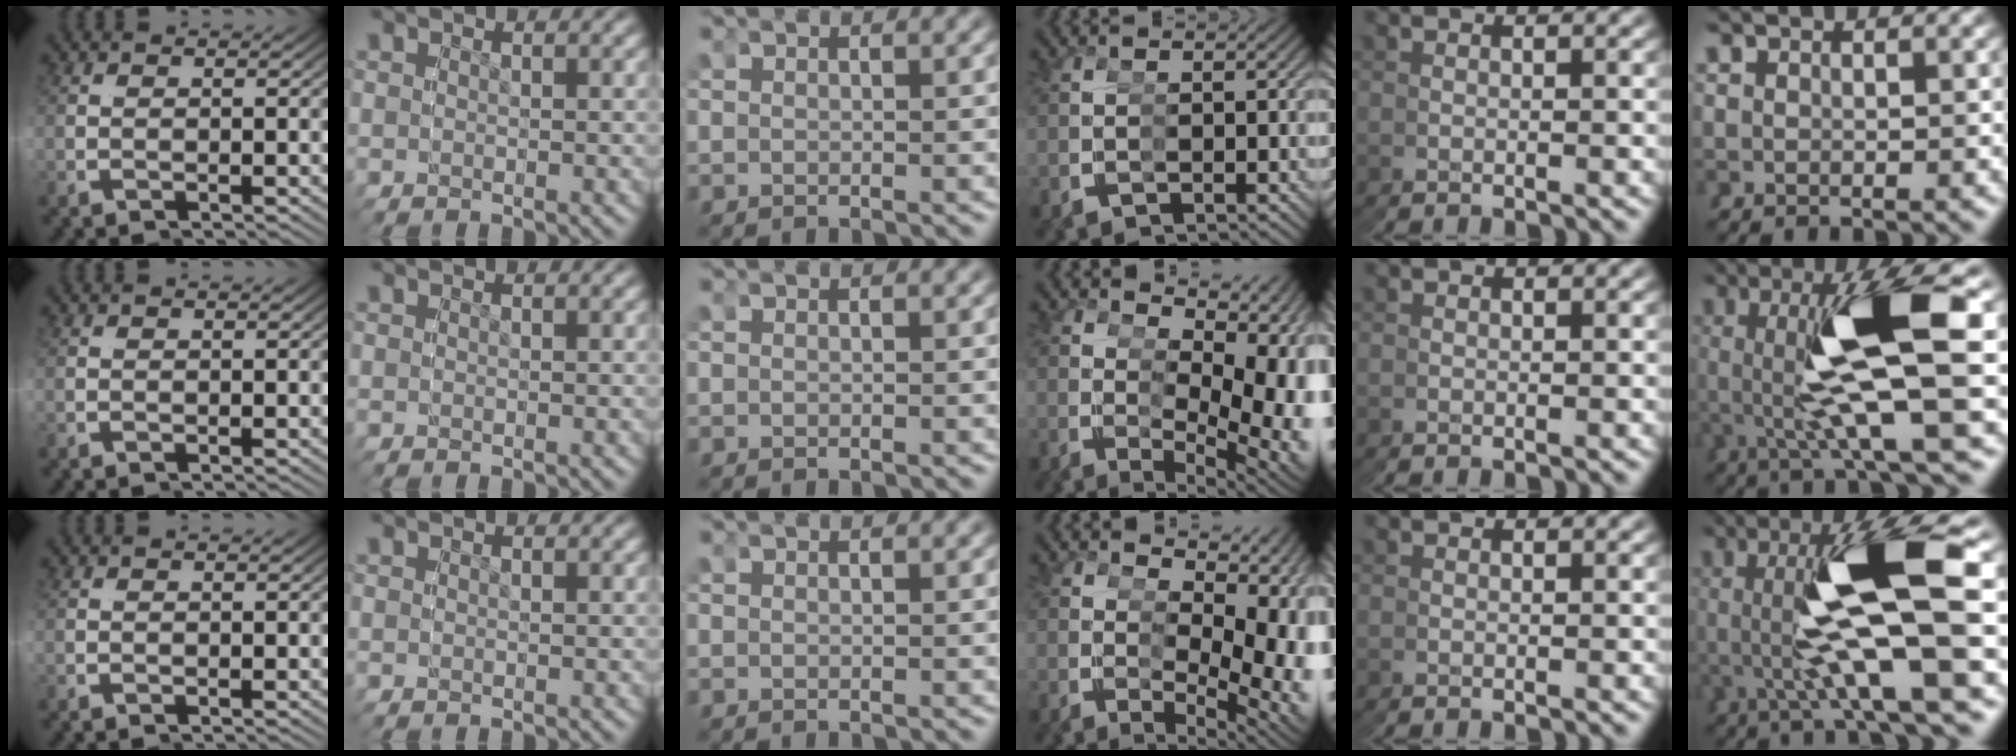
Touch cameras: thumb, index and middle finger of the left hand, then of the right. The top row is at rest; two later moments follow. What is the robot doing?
{"motion": "grasp_and_lifting", "object": "legos"}